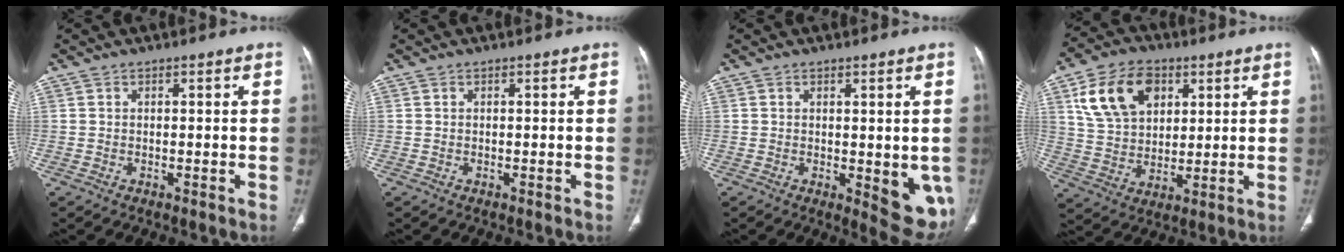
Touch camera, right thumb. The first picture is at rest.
{"total": 0.0}
{"total": 8.6, "force": [-1.3, 3.4, 7.8], "torque": [-0.076, -0.020, -0.008]}
{"total": 14.3, "force": [5.9, 9.7, 8.6], "torque": [-0.128, -0.009, 0.113]}